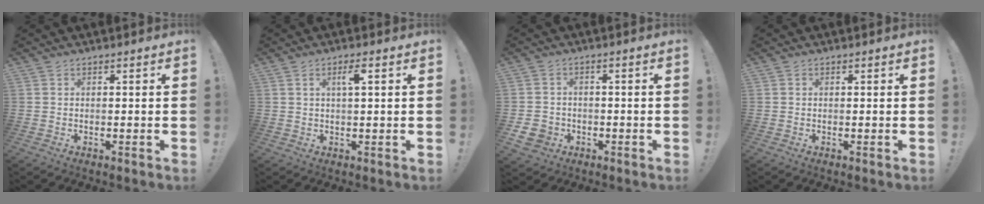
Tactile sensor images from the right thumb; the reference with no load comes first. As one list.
[{"total": 3.5, "force": [1.5, 0.3, 3.1], "torque": [-0.052, -0.001, 0.020]}, {"total": 5.1, "force": [-2.0, 4.3, 1.7], "torque": [-0.045, 0.009, -0.037]}, {"total": 0.0}]